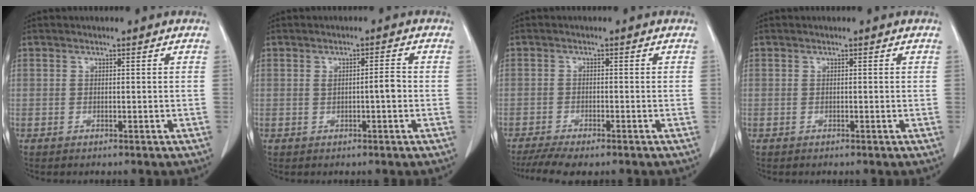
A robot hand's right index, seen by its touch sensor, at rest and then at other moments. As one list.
[{"total": 2.3, "force": [-0.2, 0.3, 2.3], "torque": [-0.039, 0.002, -0.002]}, {"total": 6.3, "force": [-5.0, 1.1, 3.6], "torque": [-0.057, -0.013, -0.080]}, {"total": 0.0}]